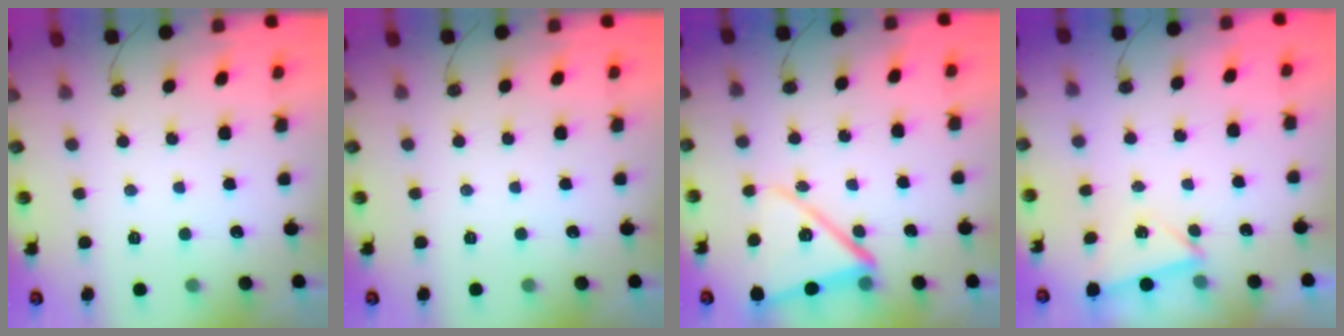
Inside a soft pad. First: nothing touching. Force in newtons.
{"total": 0.0}
{"total": 13.4, "press": 13.3, "slide": 1.7}
{"total": 2.0, "press": 1.9, "slide": 0.7}